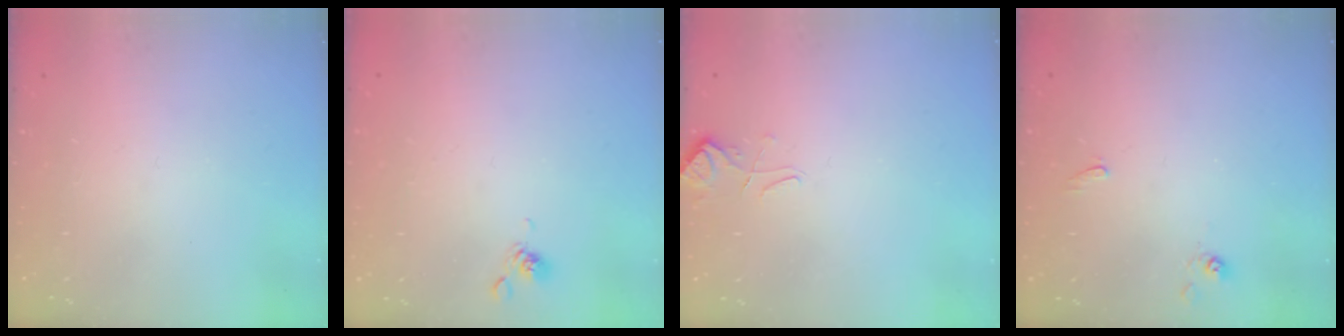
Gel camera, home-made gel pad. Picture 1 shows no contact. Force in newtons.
{"total": 6.2, "press": 6.2, "slide": 0.5}
{"total": 3.0, "press": 2.9, "slide": 0.6}
{"total": 4.8, "press": 4.7, "slide": 0.2}